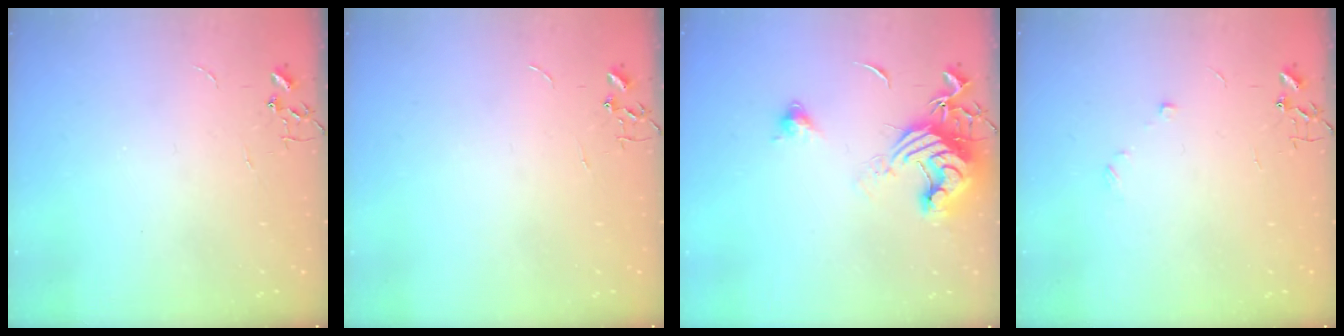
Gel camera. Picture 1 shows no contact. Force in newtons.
{"total": 0.0}
{"total": 14.2, "press": 14.1, "slide": 1.8}
{"total": 5.7, "press": 5.6, "slide": 0.6}